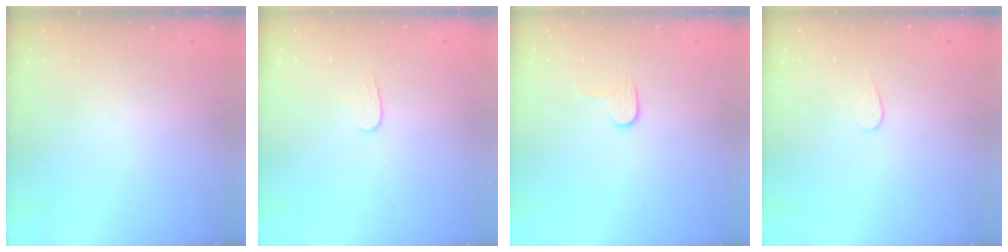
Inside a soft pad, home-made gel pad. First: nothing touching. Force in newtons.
{"total": 3.8, "press": 3.8, "slide": 0.4}
{"total": 3.8, "press": 3.8, "slide": 0.3}
{"total": 3.7, "press": 3.7, "slide": 0.4}